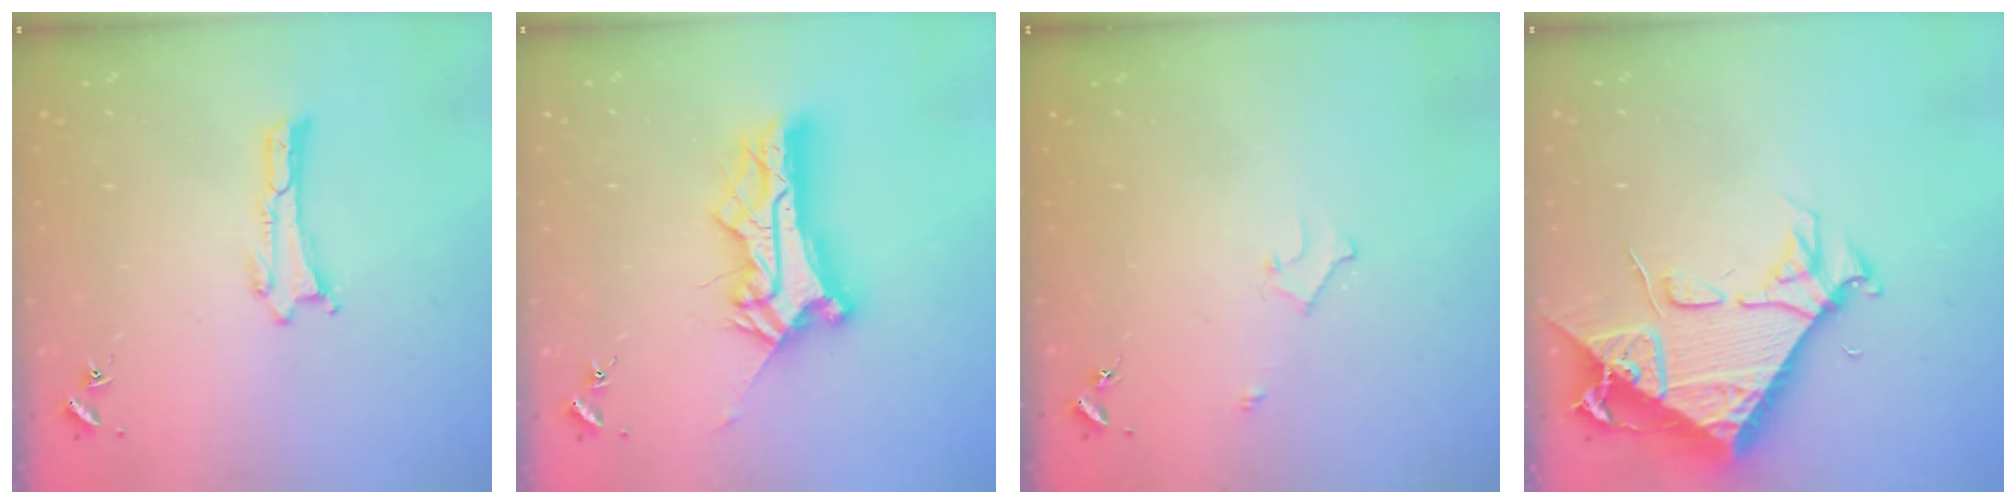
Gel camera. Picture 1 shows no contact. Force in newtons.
{"total": 9.3, "press": 9.3, "slide": 0.7}
{"total": 2.2, "press": 2.2, "slide": 0.2}
{"total": 8.4, "press": 8.3, "slide": 0.9}